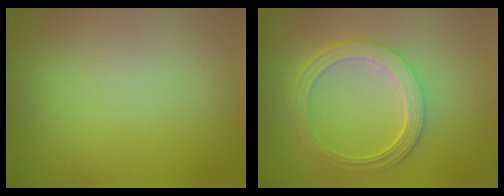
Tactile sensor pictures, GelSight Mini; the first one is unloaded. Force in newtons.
{"total": 4.8, "press": 3.5, "slide": 3.2}